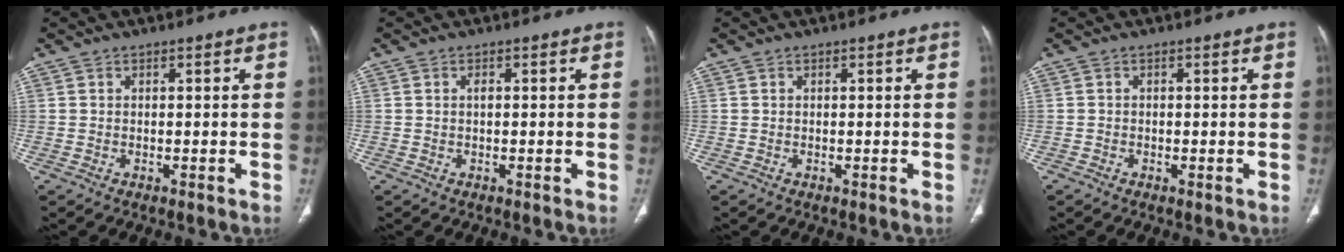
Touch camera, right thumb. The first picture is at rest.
{"total": 0.7, "force": [0.1, 0.3, 0.6], "torque": [-0.012, 0.001, -0.001]}
{"total": 0.0}
{"total": 0.5, "force": [-0.3, 0.2, 0.4], "torque": [-0.009, -0.002, -0.007]}